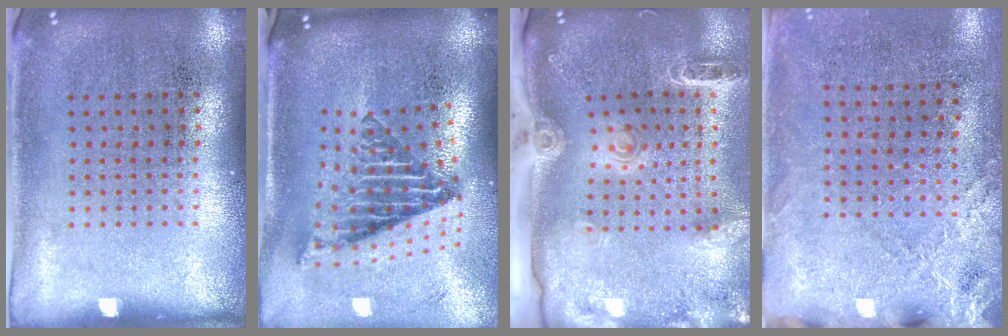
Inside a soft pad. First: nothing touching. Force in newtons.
{"total": 2.8, "press": 1.7, "slide": 2.2}
{"total": 2.2, "press": 1.8, "slide": 1.2}
{"total": 2.5, "press": 2.2, "slide": 1.2}